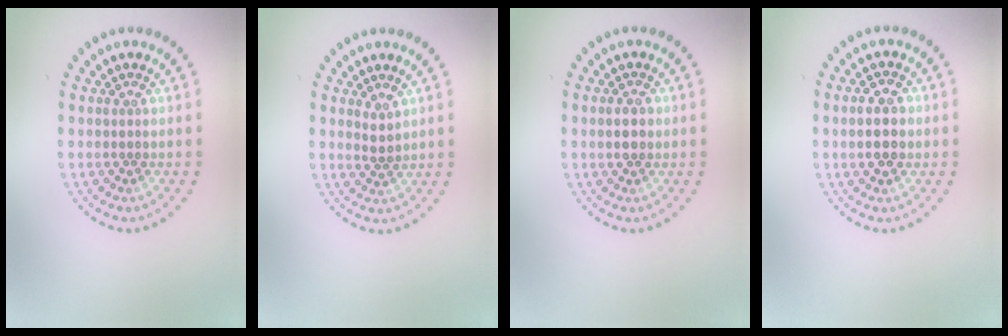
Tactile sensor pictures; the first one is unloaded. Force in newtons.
{"total": 1.1, "press": 0.9, "slide": 0.6}
{"total": 1.6, "press": 1.6, "slide": 0.0}
{"total": 3.1, "press": 3.1, "slide": 0.2}